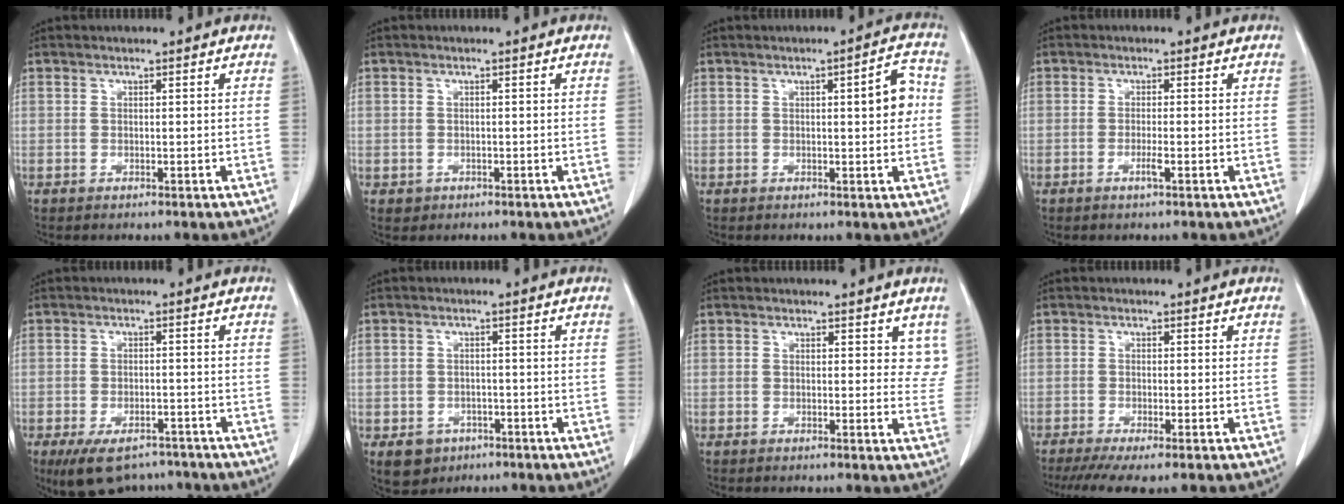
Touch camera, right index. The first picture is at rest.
{"total": 1.4, "force": [-0.5, 1.3, 0.1], "torque": [0.000, 0.005, -0.005]}
{"total": 4.8, "force": [0.5, 1.1, 4.7], "torque": [-0.059, 0.011, 0.003]}
{"total": 1.6, "force": [-0.8, -0.1, 1.4], "torque": [-0.028, -0.002, -0.015]}
{"total": 9.6, "force": [-7.7, 4.3, 4.0], "torque": [-0.062, -0.001, -0.115]}
{"total": 4.5, "force": [-2.3, 3.7, 1.1], "torque": [-0.011, 0.007, -0.028]}
{"total": 3.9, "force": [2.7, 2.4, 1.5], "torque": [0.004, -0.008, 0.021]}
{"total": 6.6, "force": [-5.0, 0.7, 4.2], "torque": [-0.063, -0.015, -0.082]}